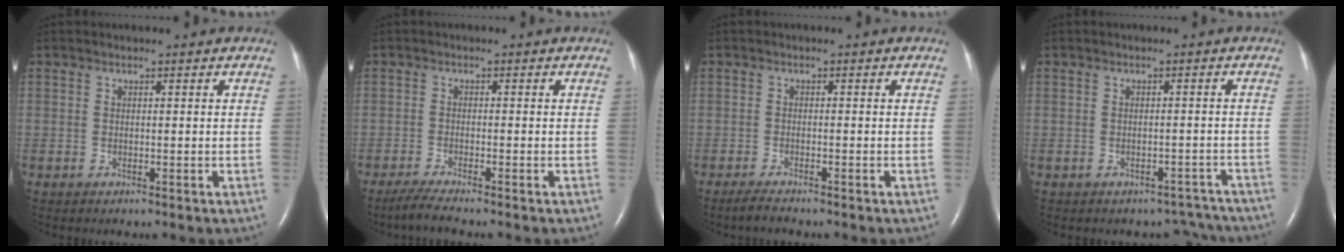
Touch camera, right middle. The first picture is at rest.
{"total": 3.4, "force": [-2.8, -0.4, 1.8], "torque": [-0.045, -0.011, -0.057]}
{"total": 2.3, "force": [-2.0, 0.1, 1.1], "torque": [-0.034, -0.008, -0.036]}
{"total": 5.0, "force": [-4.4, 2.3, -0.5], "torque": [0.023, 0.024, -0.042]}